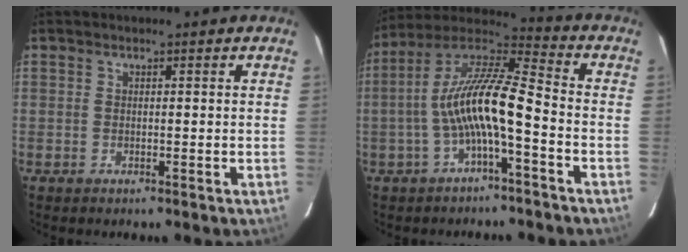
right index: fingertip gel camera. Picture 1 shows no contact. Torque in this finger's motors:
{"motor_torque": [1.27, -0.87, 1.05, 0.21]}